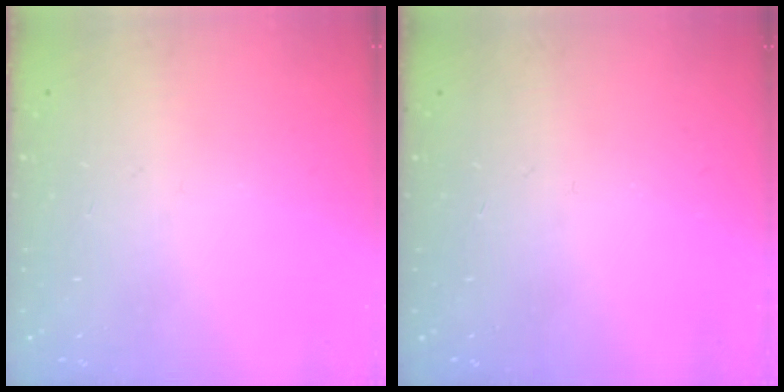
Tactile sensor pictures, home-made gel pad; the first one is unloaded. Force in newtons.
{"total": 0.0}